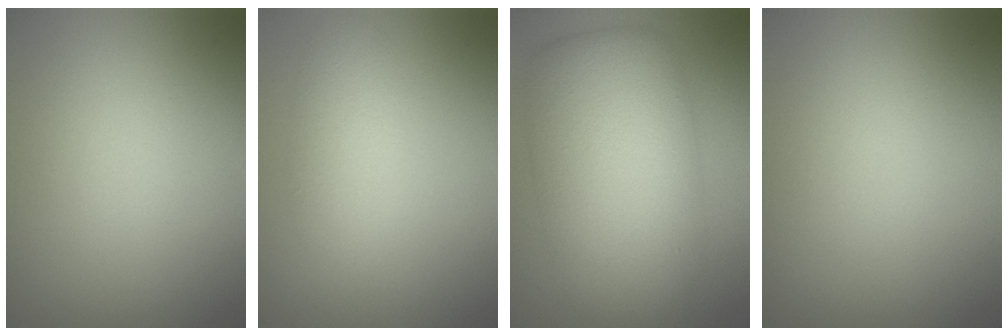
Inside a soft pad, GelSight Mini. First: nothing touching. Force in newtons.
{"total": 2.8, "press": 2.8, "slide": 0.3}
{"total": 11.1, "press": 11.1, "slide": 0.4}
{"total": 0.0}